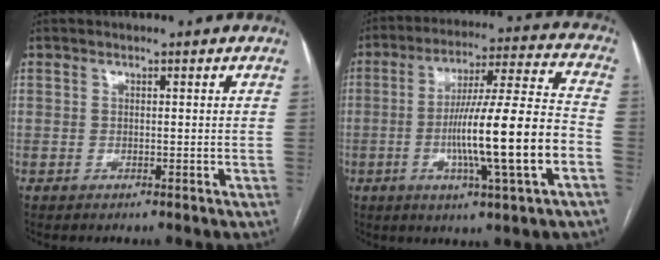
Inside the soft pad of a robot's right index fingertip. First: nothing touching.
{"total": 17.3, "force": [-4.3, 0.0, 16.8], "torque": [-0.287, 0.002, -0.072]}